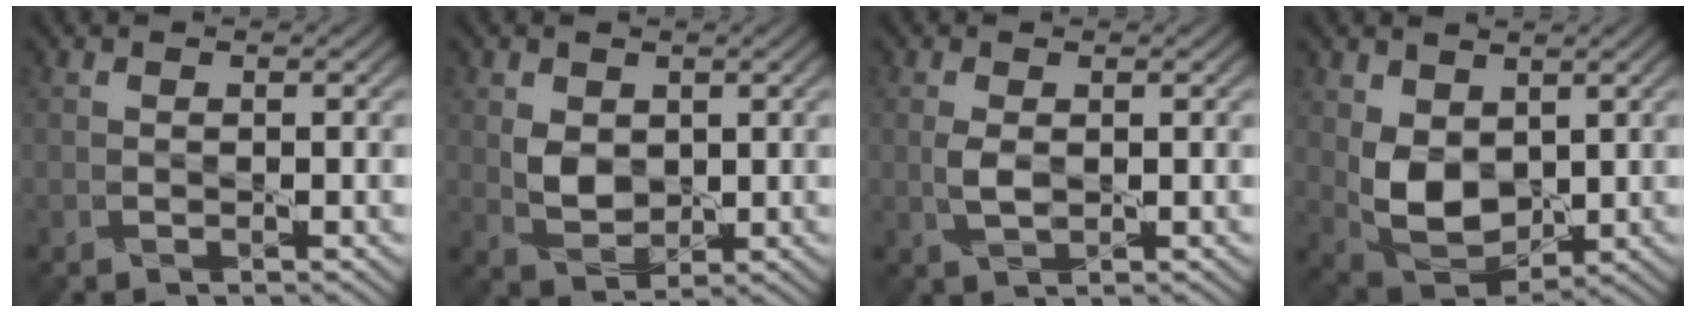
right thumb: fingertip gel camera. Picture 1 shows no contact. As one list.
[{"total": 3.8, "force": [1.0, 2.8, 2.3], "torque": [-0.057, -0.006, 0.020]}, {"total": 2.1, "force": [0.1, 1.0, 1.8], "torque": [-0.044, 0.000, 0.003]}, {"total": 6.9, "force": [1.5, 4.9, 4.7], "torque": [-0.109, -0.014, 0.035]}]